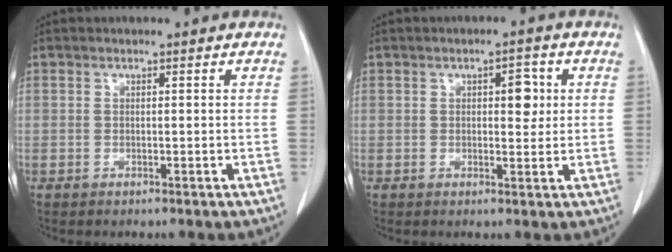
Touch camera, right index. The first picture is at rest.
{"total": 3.5, "force": [0.8, 1.6, 3.0], "torque": [-0.038, 0.005, 0.012]}